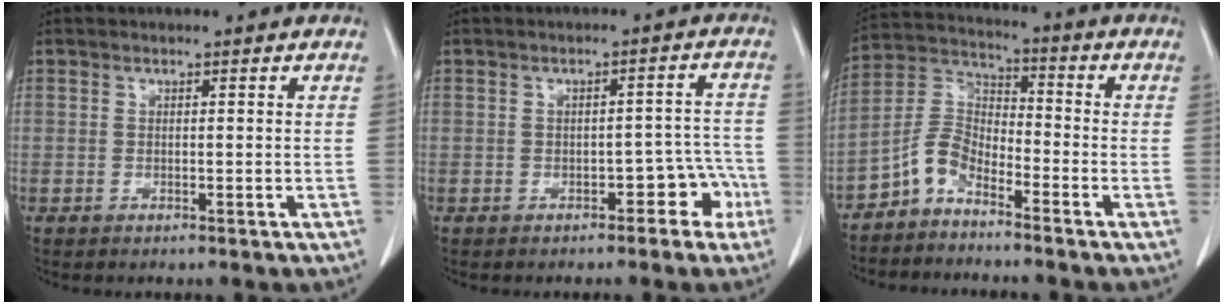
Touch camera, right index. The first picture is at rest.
{"total": 4.7, "force": [-2.4, 2.6, 3.1], "torque": [-0.024, 0.028, -0.026]}
{"total": 6.2, "force": [-4.6, 2.8, 3.0], "torque": [-0.067, 0.019, -0.101]}